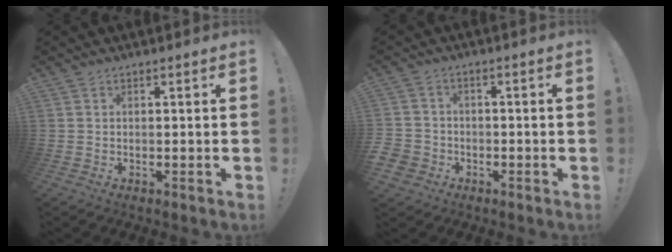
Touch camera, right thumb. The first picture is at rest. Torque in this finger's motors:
{"motor_torque": [1.62, 1.22, 0.82, -0.21, 0.08]}